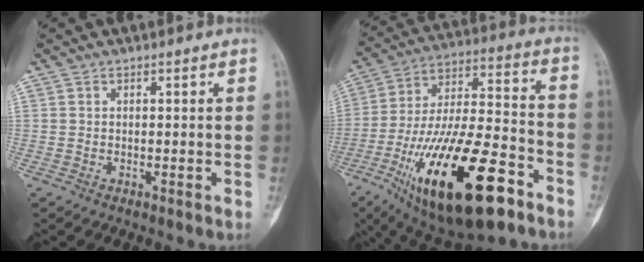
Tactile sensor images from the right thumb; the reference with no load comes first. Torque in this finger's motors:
{"motor_torque": [0.98, 1.12, 2.14, -0.64, 0.31]}